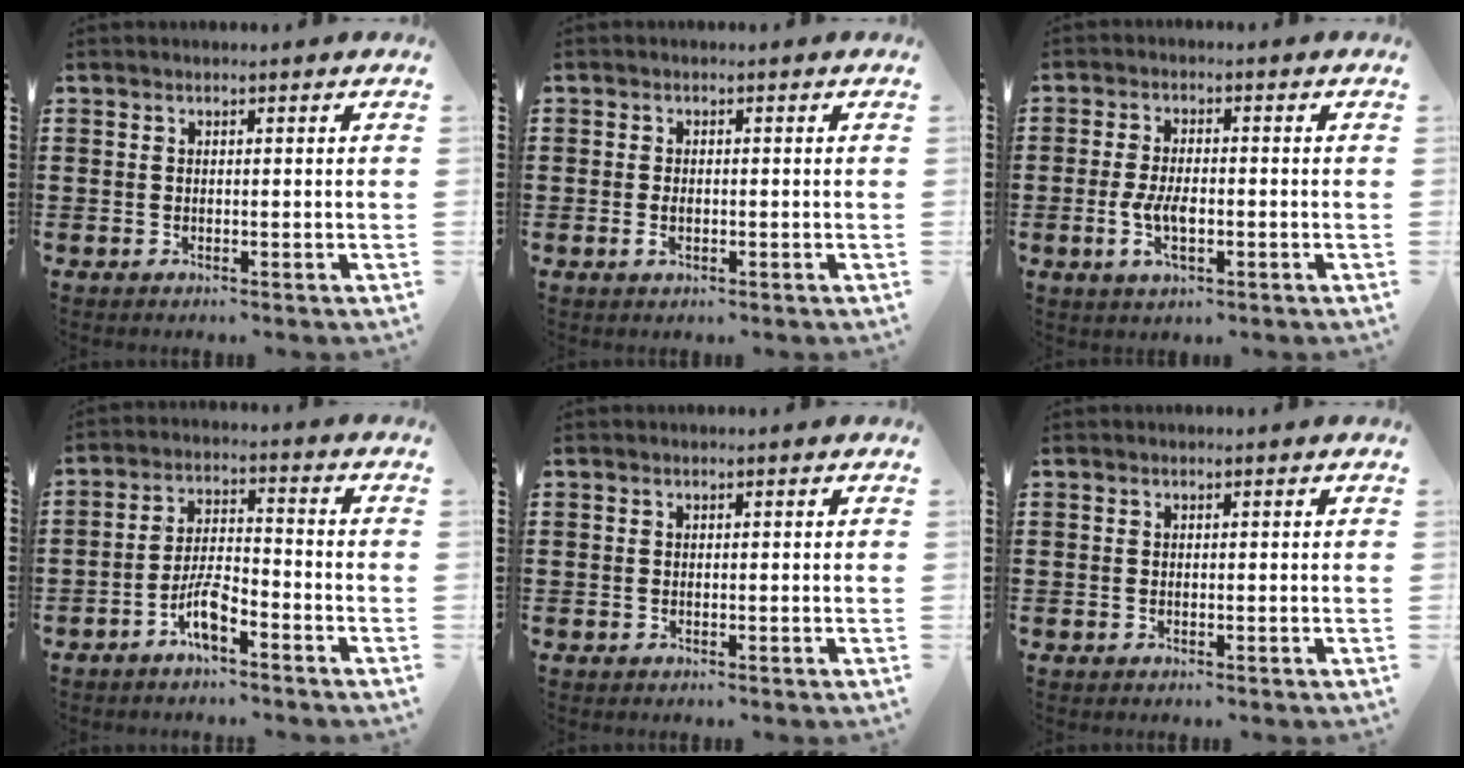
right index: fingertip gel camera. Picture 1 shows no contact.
{"total": 1.7, "force": [-0.4, 0.8, 1.4], "torque": [-0.035, -0.003, -0.010]}
{"total": 5.2, "force": [-1.1, 2.2, 4.5], "torque": [-0.100, -0.004, -0.023]}
{"total": 5.8, "force": [-3.7, 1.7, 4.1], "torque": [-0.103, -0.001, -0.076]}
{"total": 0.0}
{"total": 0.0}